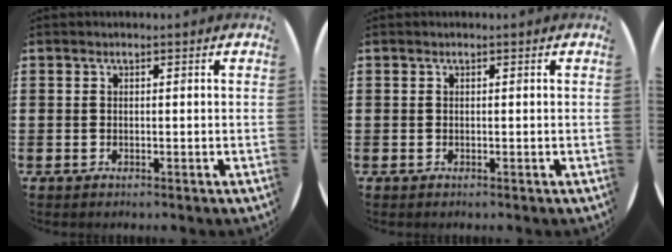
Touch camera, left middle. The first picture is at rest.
{"total": 0.0}